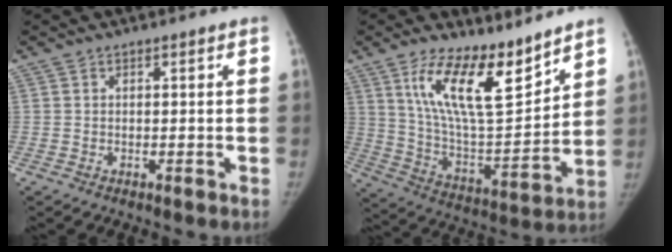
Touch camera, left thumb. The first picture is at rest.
{"total": 17.7, "force": [11.7, 5.9, 11.9], "torque": [-0.169, -0.080, 0.220]}